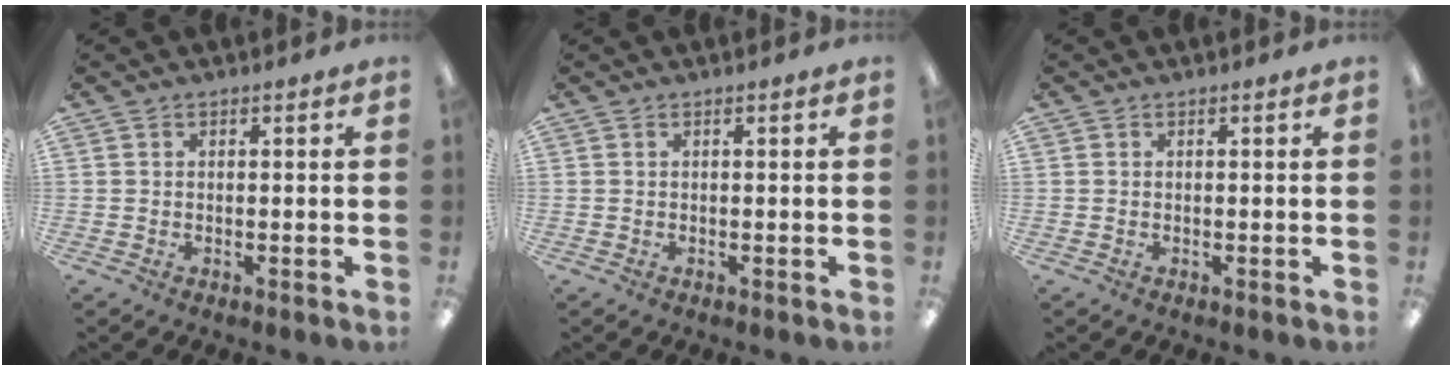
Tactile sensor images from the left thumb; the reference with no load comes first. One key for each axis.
{"total": 0.0}
{"total": 0.0}